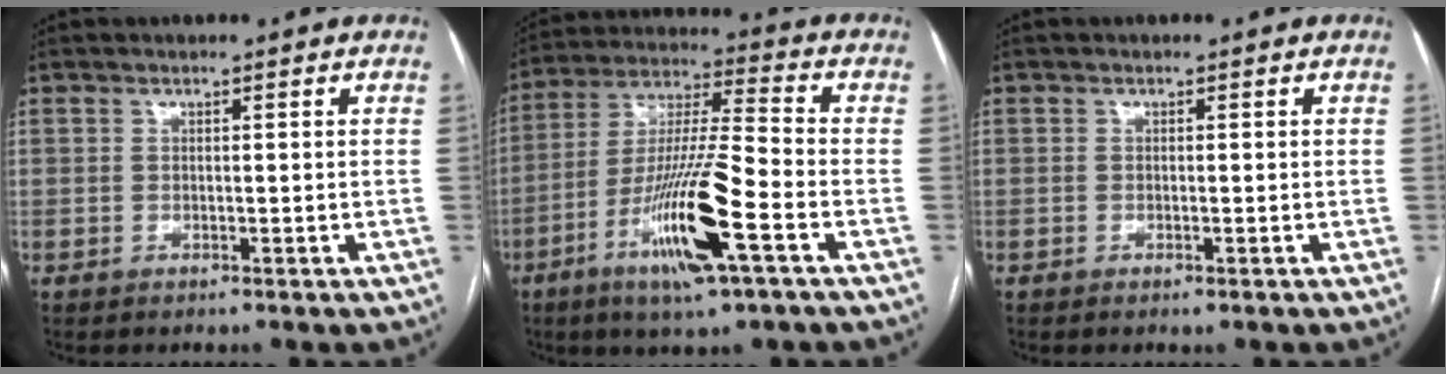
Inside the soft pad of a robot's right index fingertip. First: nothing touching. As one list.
[{"total": 15.9, "force": [-6.7, 0.8, 14.3], "torque": [-0.281, -0.016, -0.122]}, {"total": 0.7, "force": [-0.4, 0.0, 0.5], "torque": [-0.009, -0.001, -0.005]}]